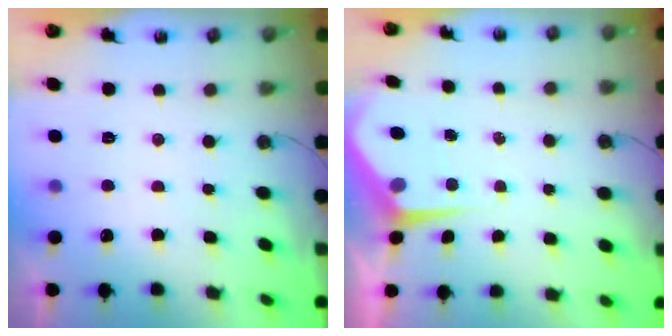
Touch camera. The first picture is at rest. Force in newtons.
{"total": 4.8, "press": 4.7, "slide": 0.6}